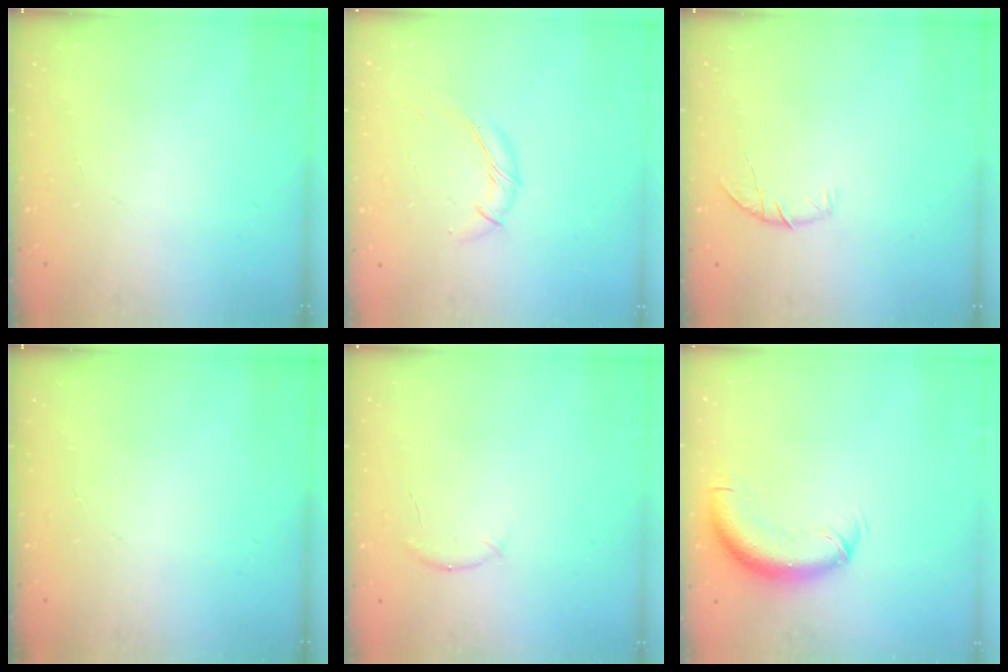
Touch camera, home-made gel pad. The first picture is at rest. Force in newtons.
{"total": 7.3, "press": 7.3, "slide": 0.5}
{"total": 6.5, "press": 6.4, "slide": 1.3}
{"total": 0.0}
{"total": 6.3, "press": 6.1, "slide": 1.8}
{"total": 11.5, "press": 11.3, "slide": 2.3}